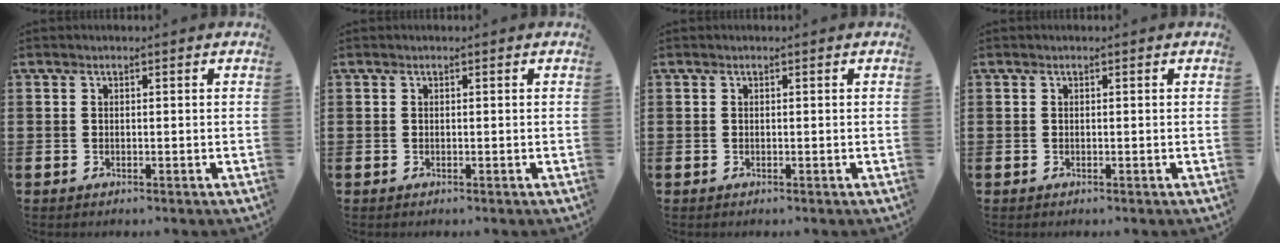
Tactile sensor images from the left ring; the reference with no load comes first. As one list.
[{"total": 0.0}, {"total": 0.0}, {"total": 0.0}]